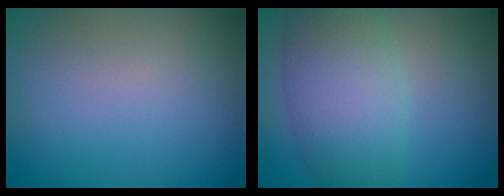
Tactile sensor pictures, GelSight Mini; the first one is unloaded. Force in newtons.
{"total": 6.8, "press": 6.8, "slide": 0.3}